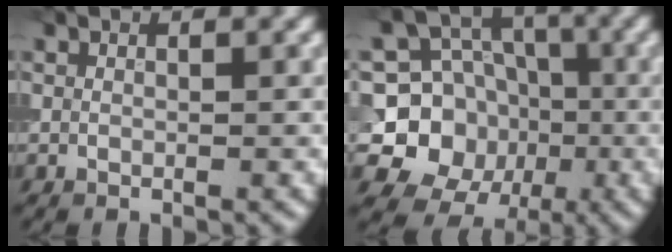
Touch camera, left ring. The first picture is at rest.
{"total": 8.5, "force": [-1.3, 7.6, 3.7], "torque": [-0.062, -0.005, -0.041]}